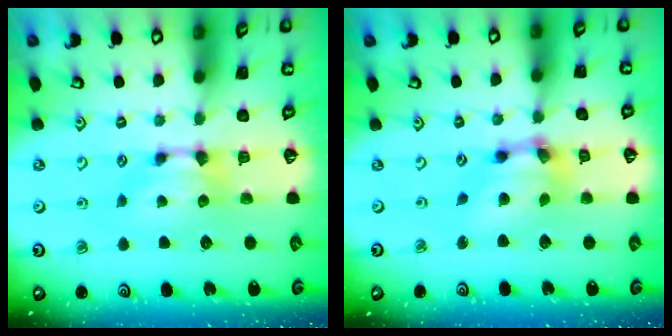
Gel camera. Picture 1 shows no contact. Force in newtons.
{"total": 6.2, "press": 6.0, "slide": 1.8}